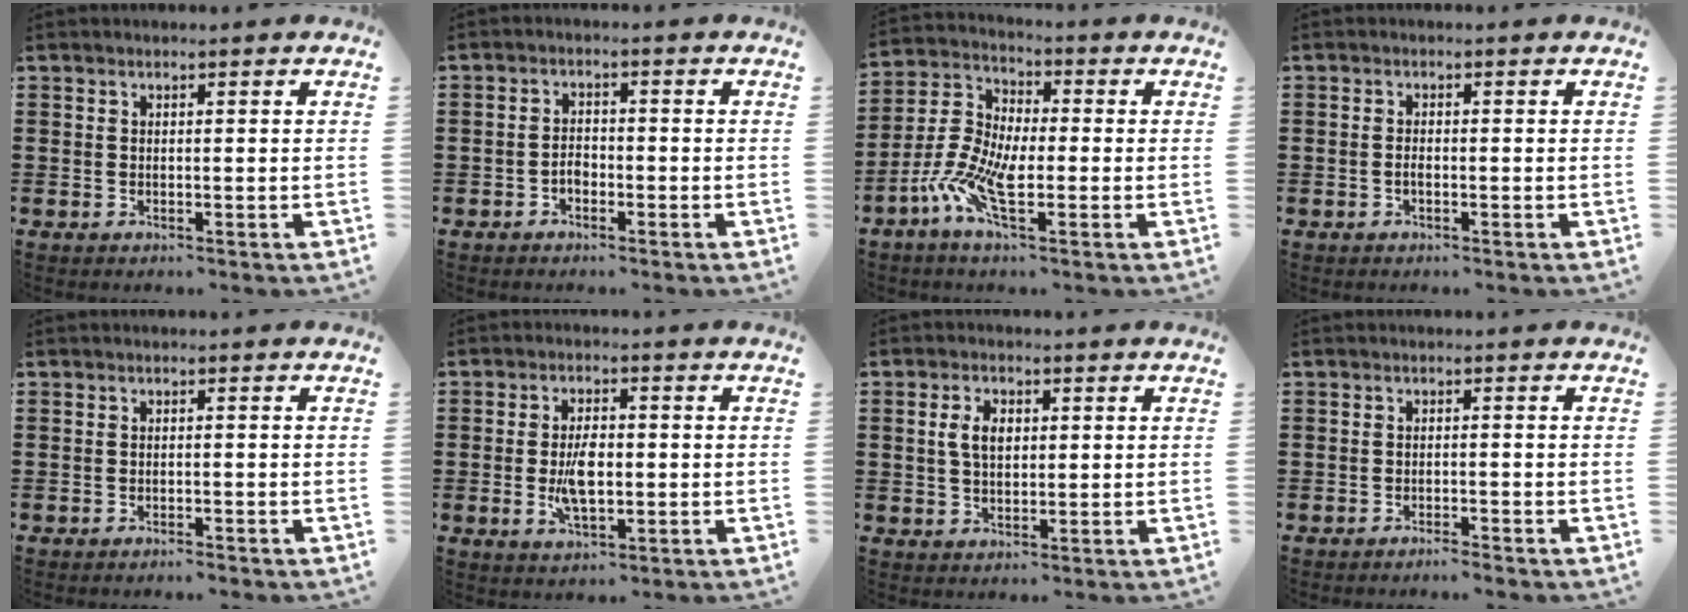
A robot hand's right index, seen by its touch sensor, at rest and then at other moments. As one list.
[{"total": 2.0, "force": [-1.1, 1.1, 1.2], "torque": [-0.027, 0.000, -0.021]}, {"total": 8.7, "force": [-3.4, 3.6, 7.1], "torque": [-0.190, -0.014, -0.074]}, {"total": 1.1, "force": [-0.5, 0.2, 0.9], "torque": [-0.020, -0.006, -0.007]}, {"total": 0.8, "force": [-0.8, -0.1, 0.2], "torque": [-0.006, -0.003, -0.016]}, {"total": 5.9, "force": [-0.6, 2.8, 5.2], "torque": [-0.106, -0.006, -0.018]}, {"total": 4.1, "force": [0.7, 2.5, 3.2], "torque": [-0.076, 0.010, 0.008]}, {"total": 1.4, "force": [-1.3, -0.2, 0.4], "torque": [-0.009, -0.001, -0.025]}]